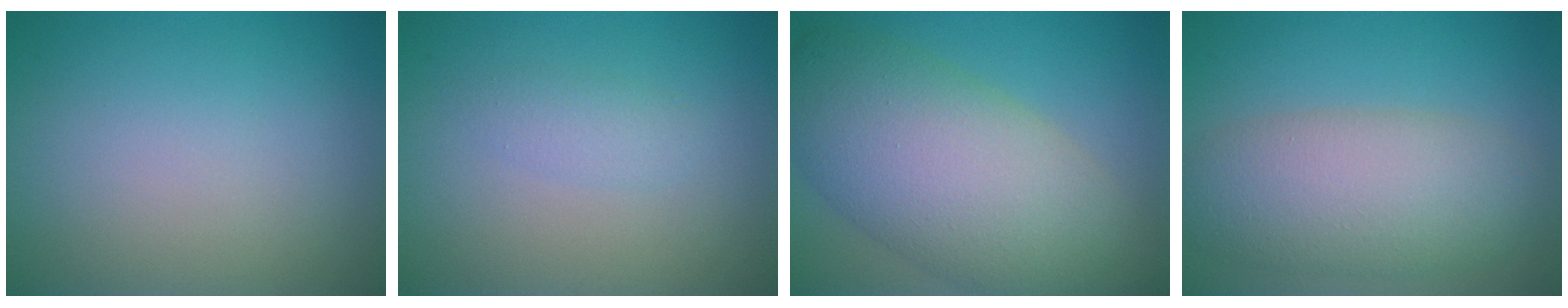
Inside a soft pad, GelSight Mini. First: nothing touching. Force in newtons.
{"total": 1.4, "press": 1.4, "slide": 0.0}
{"total": 11.2, "press": 11.2, "slide": 0.5}
{"total": 6.9, "press": 6.9, "slide": 0.4}